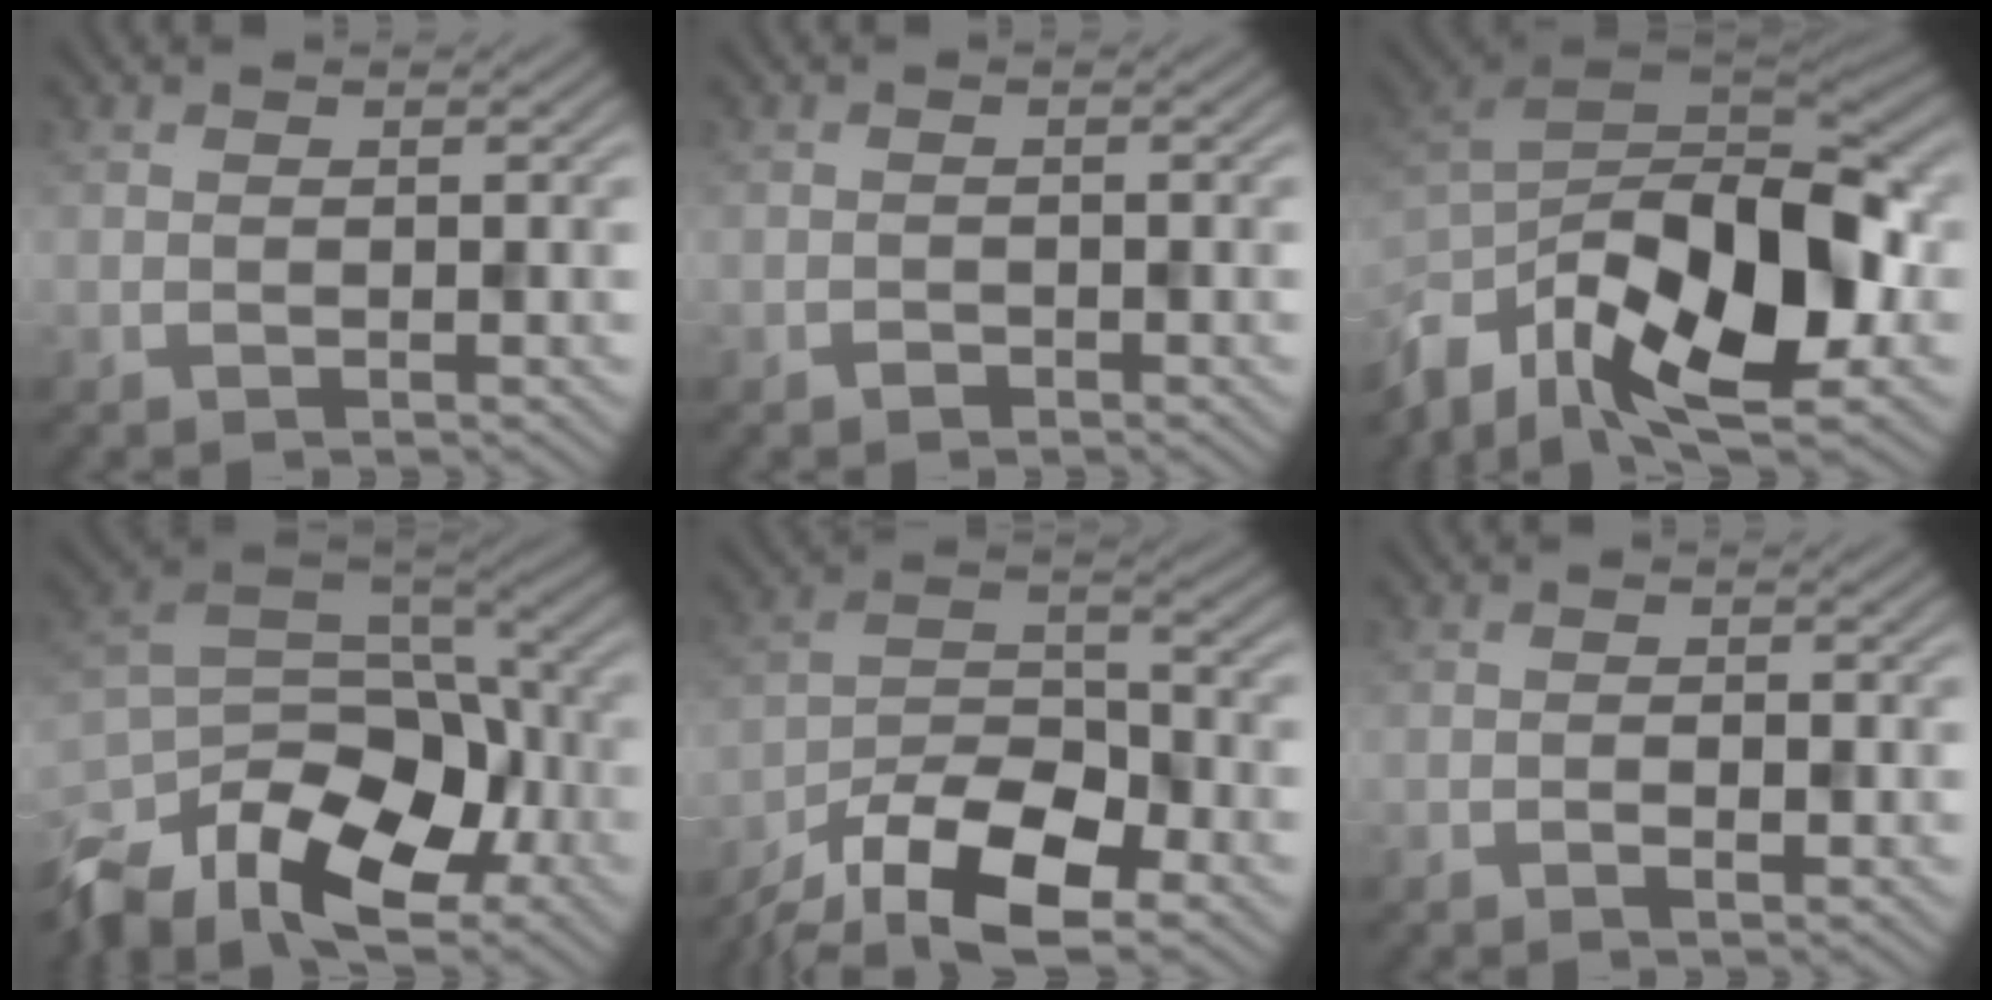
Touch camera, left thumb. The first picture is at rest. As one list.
[{"total": 0.8, "force": [-0.6, 0.4, 0.2], "torque": [-0.003, -0.001, -0.011]}, {"total": 16.4, "force": [-7.1, 8.5, 12.2], "torque": [-0.262, -0.019, -0.127]}, {"total": 15.5, "force": [-9.3, 8.8, 8.7], "torque": [-0.217, -0.033, -0.159]}, {"total": 12.0, "force": [-8.3, 4.9, 7.2], "torque": [-0.139, -0.006, -0.170]}, {"total": 1.3, "force": [-0.7, 0.4, 1.0], "torque": [-0.019, 0.000, -0.013]}]